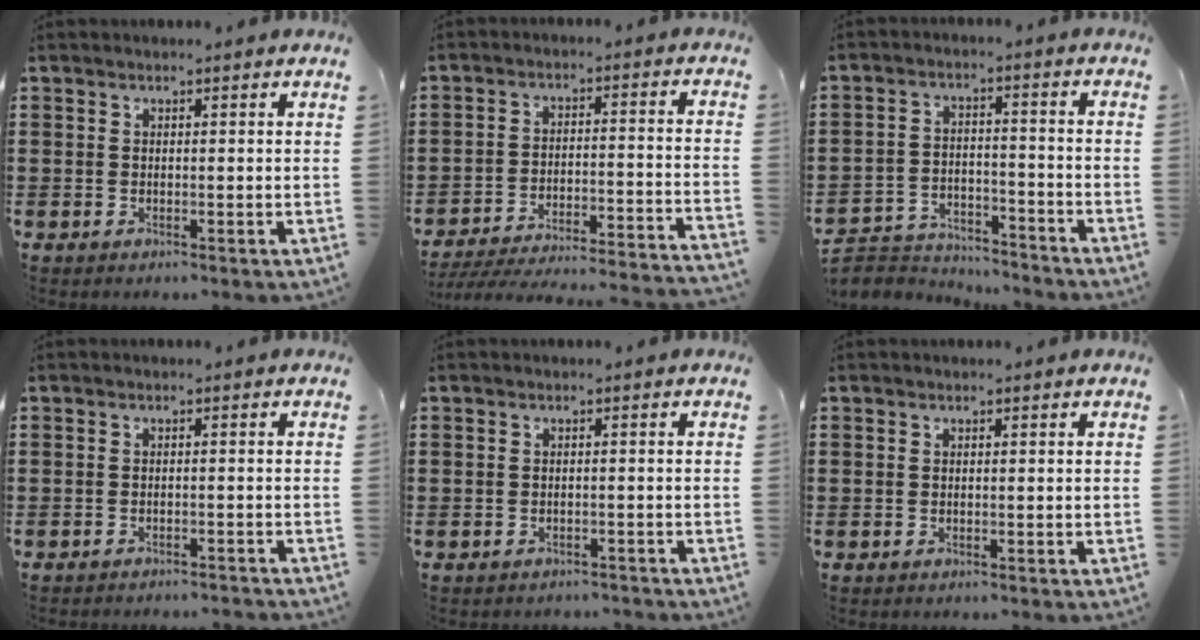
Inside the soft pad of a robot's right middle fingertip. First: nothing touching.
{"total": 5.1, "force": [-4.8, -0.2, 1.6], "torque": [-0.042, -0.016, -0.102]}
{"total": 4.1, "force": [-4.0, 0.8, 0.2], "torque": [-0.010, 0.007, -0.086]}
{"total": 1.3, "force": [-1.3, -0.1, 0.2], "torque": [-0.005, 0.003, -0.027]}
{"total": 1.3, "force": [-1.3, 0.3, -0.1], "torque": [-0.003, 0.001, -0.028]}
{"total": 0.0}